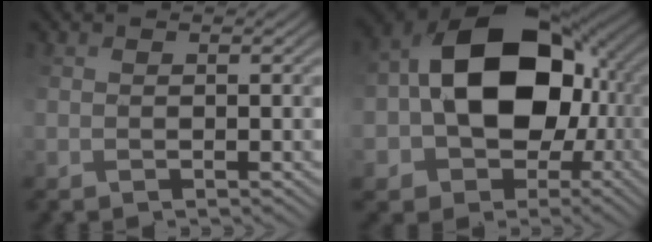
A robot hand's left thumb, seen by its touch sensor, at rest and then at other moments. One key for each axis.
{"total": 15.9, "fx": 0.7, "fy": 11.7, "fz": 10.8, "tx": -0.188, "ty": 0.013, "tz": 0.010}